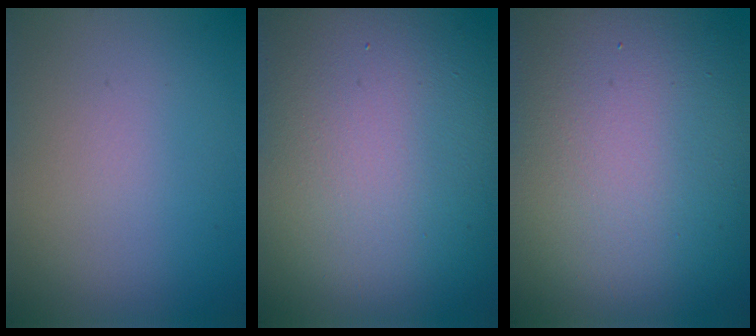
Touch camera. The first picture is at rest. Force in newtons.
{"total": 19.3, "press": 19.3, "slide": 0.6}
{"total": 18.3, "press": 18.3, "slide": 1.0}